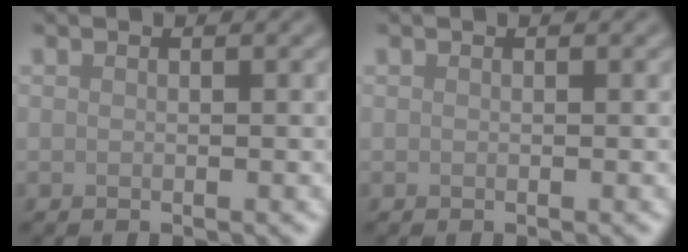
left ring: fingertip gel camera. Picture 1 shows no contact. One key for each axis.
{"total": 0.0}